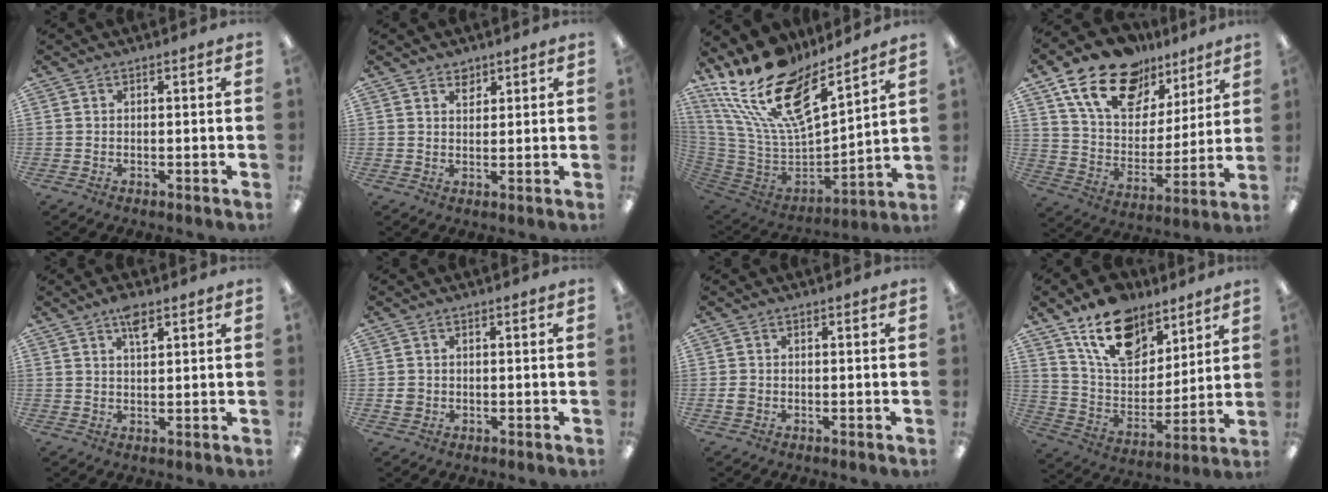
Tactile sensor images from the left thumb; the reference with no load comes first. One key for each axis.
{"total": 2.6, "fx": 2.1, "fy": 1.5, "fz": 0.6, "tx": 0.003, "ty": -0.009, "tz": 0.036}
{"total": 24.1, "fx": 16.4, "fy": 10.3, "fz": 14.4, "tx": -0.267, "ty": -0.104, "tz": 0.292}
{"total": 18.6, "fx": 12.2, "fy": 11.0, "fz": 8.7, "tx": -0.162, "ty": -0.060, "tz": 0.222}
{"total": 4.6, "fx": 2.9, "fy": 1.7, "fz": 3.0, "tx": -0.052, "ty": -0.003, "tz": 0.048}
{"total": 2.0, "fx": -0.1, "fy": 1.8, "fz": 0.7, "tx": -0.004, "ty": 0.002, "tz": -0.006}
{"total": 1.6, "fx": -0.4, "fy": 1.3, "fz": 0.9, "tx": -0.015, "ty": 0.004, "tz": -0.007}
{"total": 17.9, "fx": 12.3, "fy": 10.0, "fz": 8.3, "tx": -0.143, "ty": -0.065, "tz": 0.224}